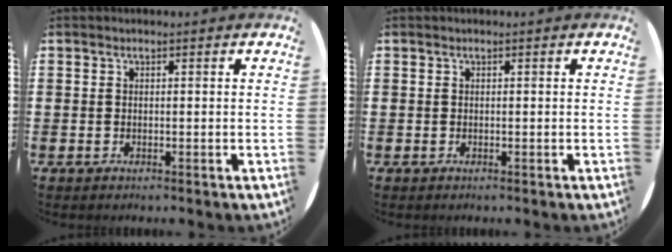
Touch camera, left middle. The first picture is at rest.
{"total": 0.0}